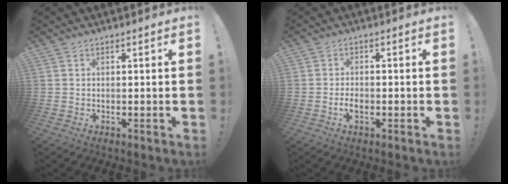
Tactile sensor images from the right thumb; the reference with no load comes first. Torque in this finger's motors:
{"motor_torque": [0.53, 0.25, 0.32, -0.12, 0.01]}